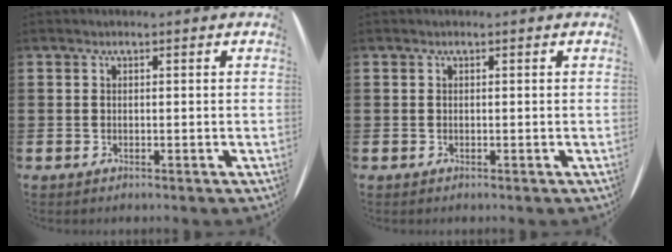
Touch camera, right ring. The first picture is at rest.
{"total": 0.0}